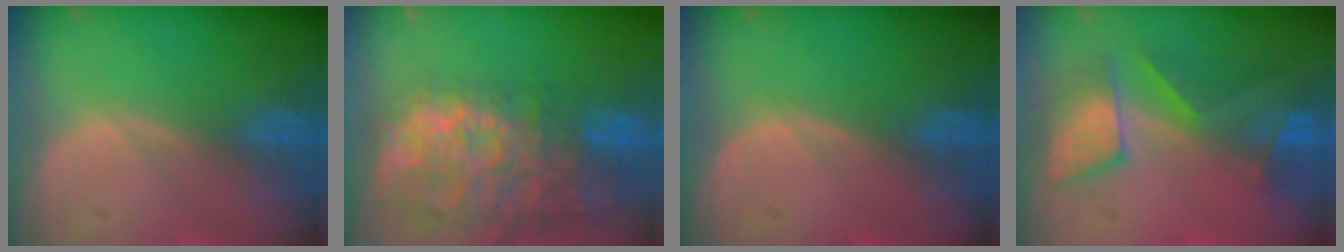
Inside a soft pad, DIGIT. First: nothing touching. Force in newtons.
{"total": 14.7, "press": 11.9, "slide": 8.5}
{"total": 0.0}
{"total": 8.0, "press": 7.8, "slide": 1.8}